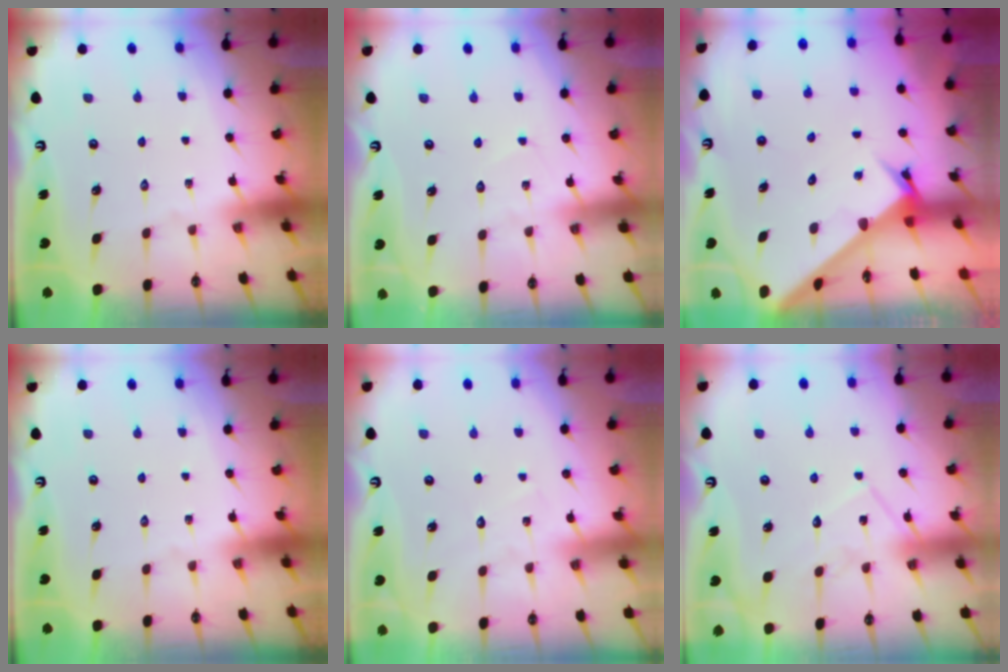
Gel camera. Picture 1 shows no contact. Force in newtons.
{"total": 4.1, "press": 4.1, "slide": 0.4}
{"total": 3.2, "press": 3.1, "slide": 0.2}
{"total": 0.0}
{"total": 3.5, "press": 3.5, "slide": 0.4}
{"total": 10.4, "press": 10.4, "slide": 0.7}